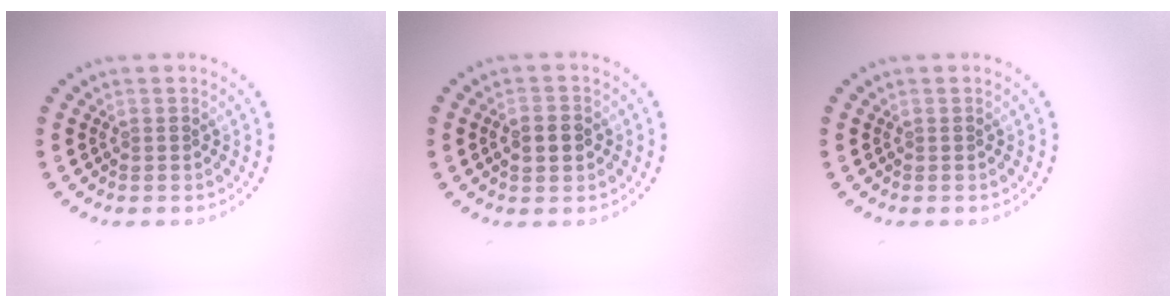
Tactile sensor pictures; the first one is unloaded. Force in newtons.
{"total": 3.0, "press": 3.0, "slide": 0.2}
{"total": 0.0}